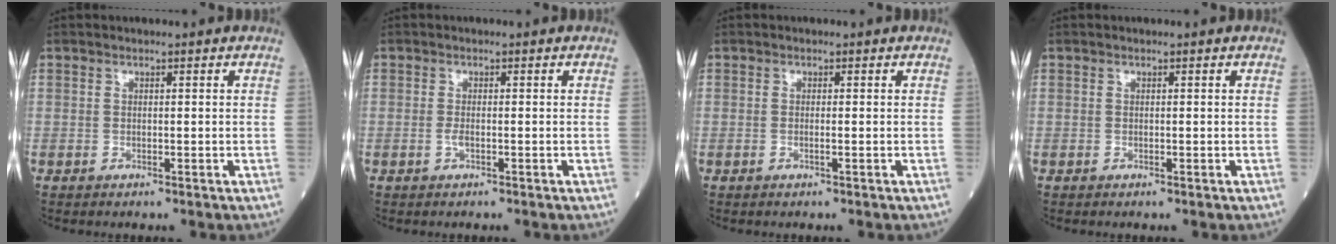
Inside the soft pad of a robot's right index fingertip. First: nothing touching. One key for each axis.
{"total": 1.0, "fx": -0.4, "fy": 0.1, "fz": 0.9, "tx": -0.023, "ty": 0.000, "tz": -0.007}
{"total": 0.6, "fx": -0.1, "fy": -0.1, "fz": 0.6, "tx": -0.014, "ty": 0.001, "tz": -0.001}
{"total": 0.0}